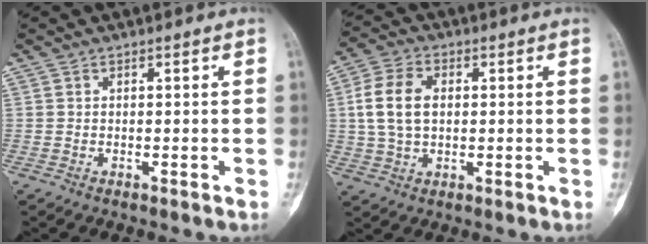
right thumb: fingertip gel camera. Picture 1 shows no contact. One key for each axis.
{"total": 9.3, "fx": 1.1, "fy": 6.1, "fz": 7.0, "tx": -0.136, "ty": 0.010, "tz": 0.024}